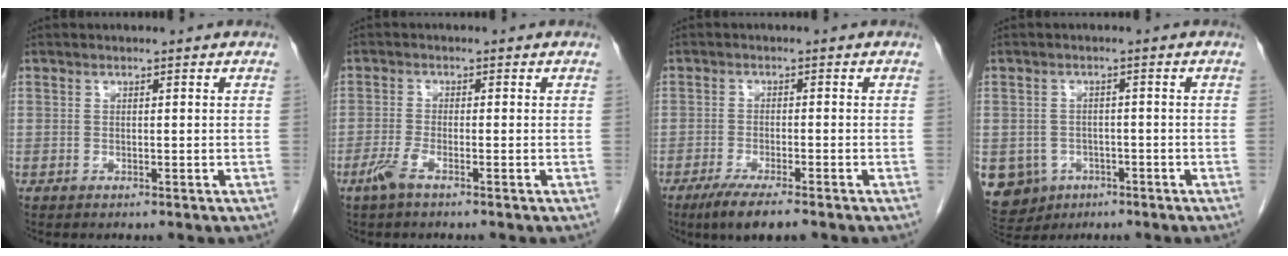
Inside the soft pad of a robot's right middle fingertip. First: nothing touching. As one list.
[{"total": 2.6, "force": [-1.7, 0.2, 1.9], "torque": [-0.048, -0.004, -0.041]}, {"total": 6.3, "force": [-4.5, 0.7, 4.4], "torque": [-0.075, -0.016, -0.071]}, {"total": 9.5, "force": [-4.1, 8.2, 2.2], "torque": [-0.069, 0.005, -0.051]}]